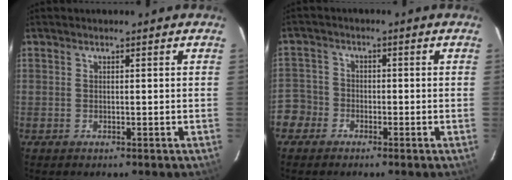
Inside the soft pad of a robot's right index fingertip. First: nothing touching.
{"total": 5.0, "force": [-2.8, 4.1, 0.2], "torque": [0.000, 0.025, -0.062]}